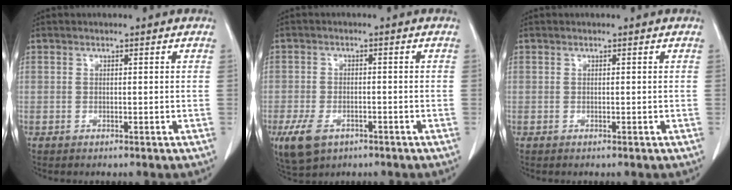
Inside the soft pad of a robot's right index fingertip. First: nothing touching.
{"total": 5.8, "force": [-3.1, 3.5, 3.5], "torque": [-0.075, -0.006, -0.044]}
{"total": 0.0}